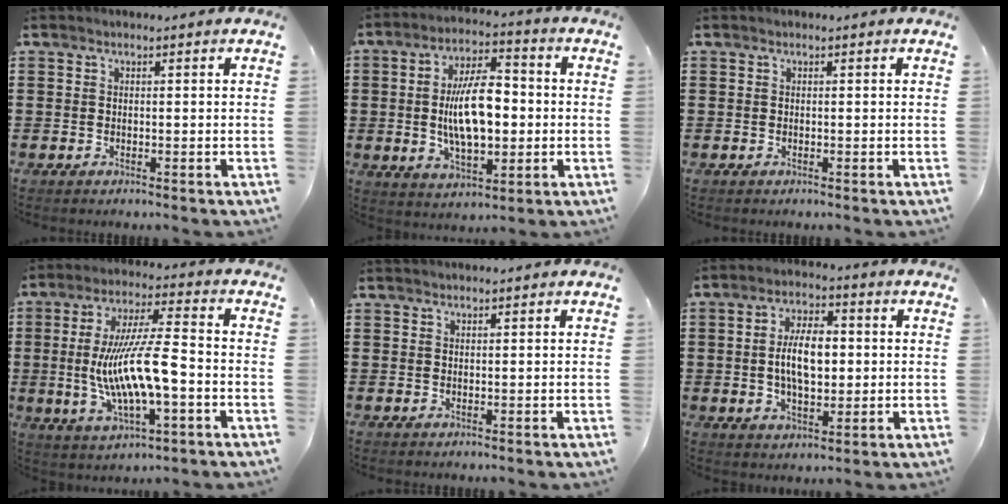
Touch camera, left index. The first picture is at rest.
{"total": 11.7, "force": [-0.2, 5.4, 10.3], "torque": [-0.198, 0.010, -0.008]}
{"total": 0.0}
{"total": 12.1, "force": [-2.1, 2.8, 11.5], "torque": [-0.241, -0.007, -0.044]}
{"total": 0.6, "force": [0.6, 0.0, 0.2], "torque": [-0.005, -0.001, 0.012]}
{"total": 8.1, "force": [0.3, 4.0, 7.1], "torque": [-0.132, 0.004, -0.005]}